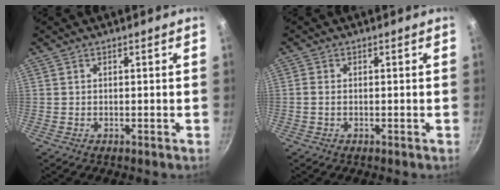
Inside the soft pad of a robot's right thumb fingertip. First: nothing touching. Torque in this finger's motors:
{"motor_torque": [0.00, -0.01, -0.16, 0.08, -0.04]}